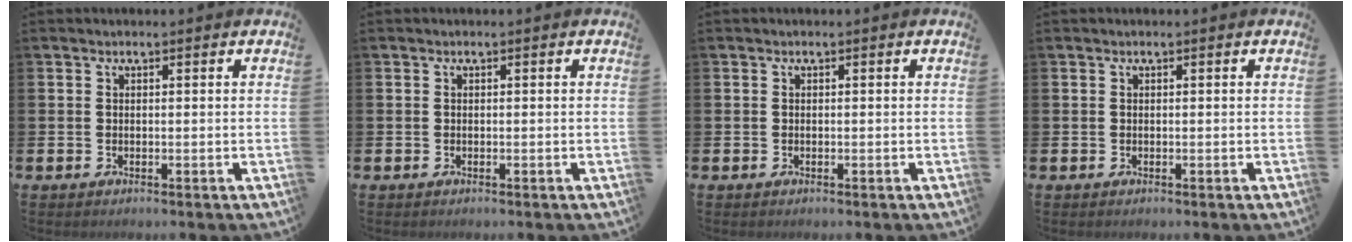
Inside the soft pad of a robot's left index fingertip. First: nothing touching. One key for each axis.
{"total": 0.0}
{"total": 0.0}
{"total": 0.0}